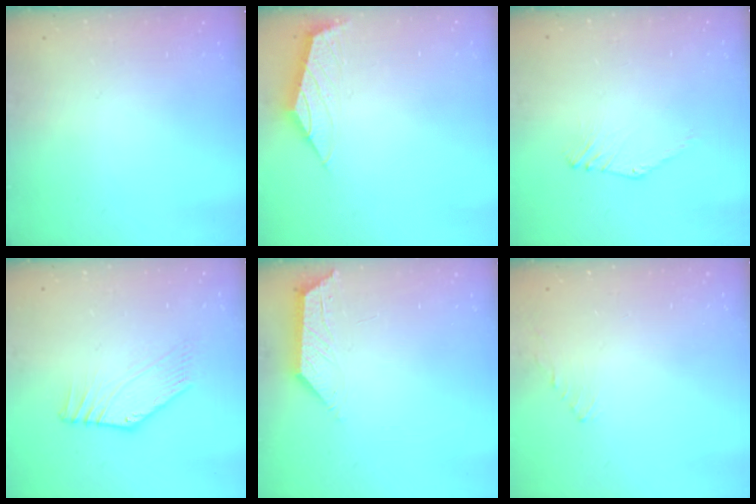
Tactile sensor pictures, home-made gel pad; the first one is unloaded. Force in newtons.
{"total": 2.3, "press": 2.2, "slide": 0.6}
{"total": 0.0}
{"total": 1.7, "press": 1.7, "slide": 0.4}
{"total": 1.9, "press": 1.9, "slide": 0.4}
{"total": 1.0, "press": 0.9, "slide": 0.4}